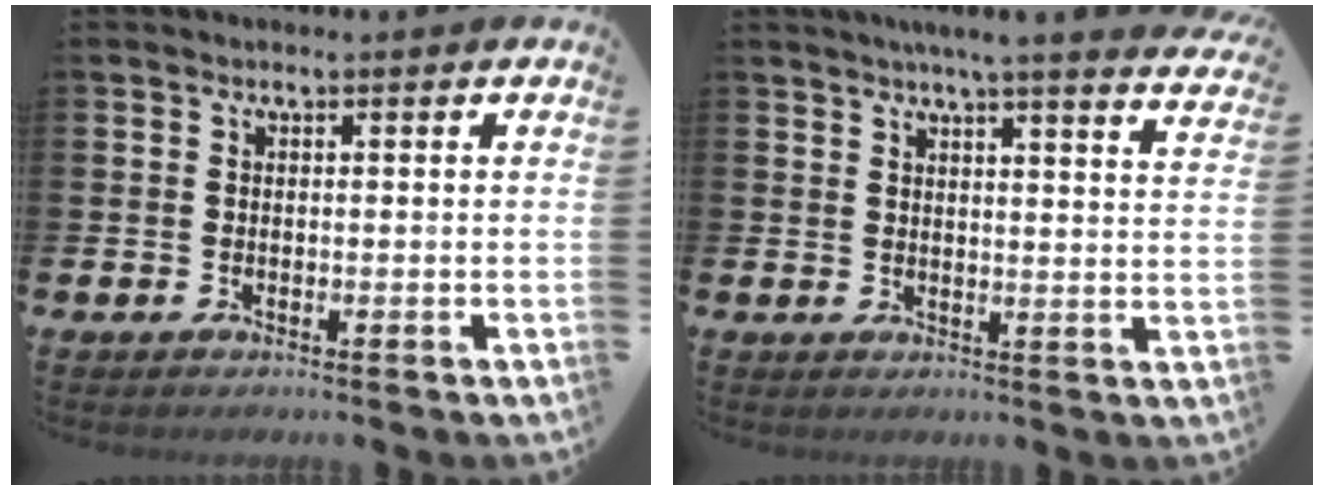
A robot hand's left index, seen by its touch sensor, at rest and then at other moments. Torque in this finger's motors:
{"motor_torque": [1.07, -1.07, 0.30, 0.08]}